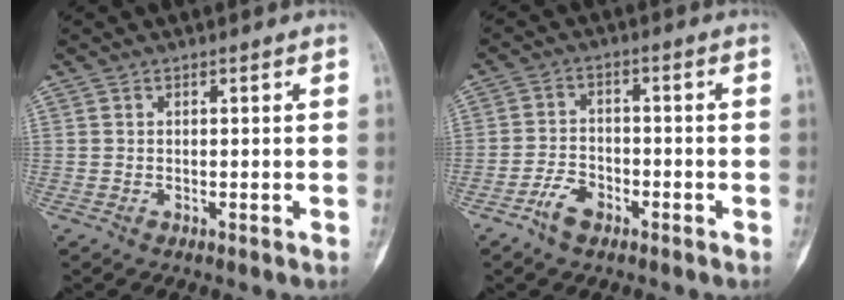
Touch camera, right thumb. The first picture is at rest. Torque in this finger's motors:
{"motor_torque": [-0.34, -0.14, -0.08, -0.13, 0.02]}